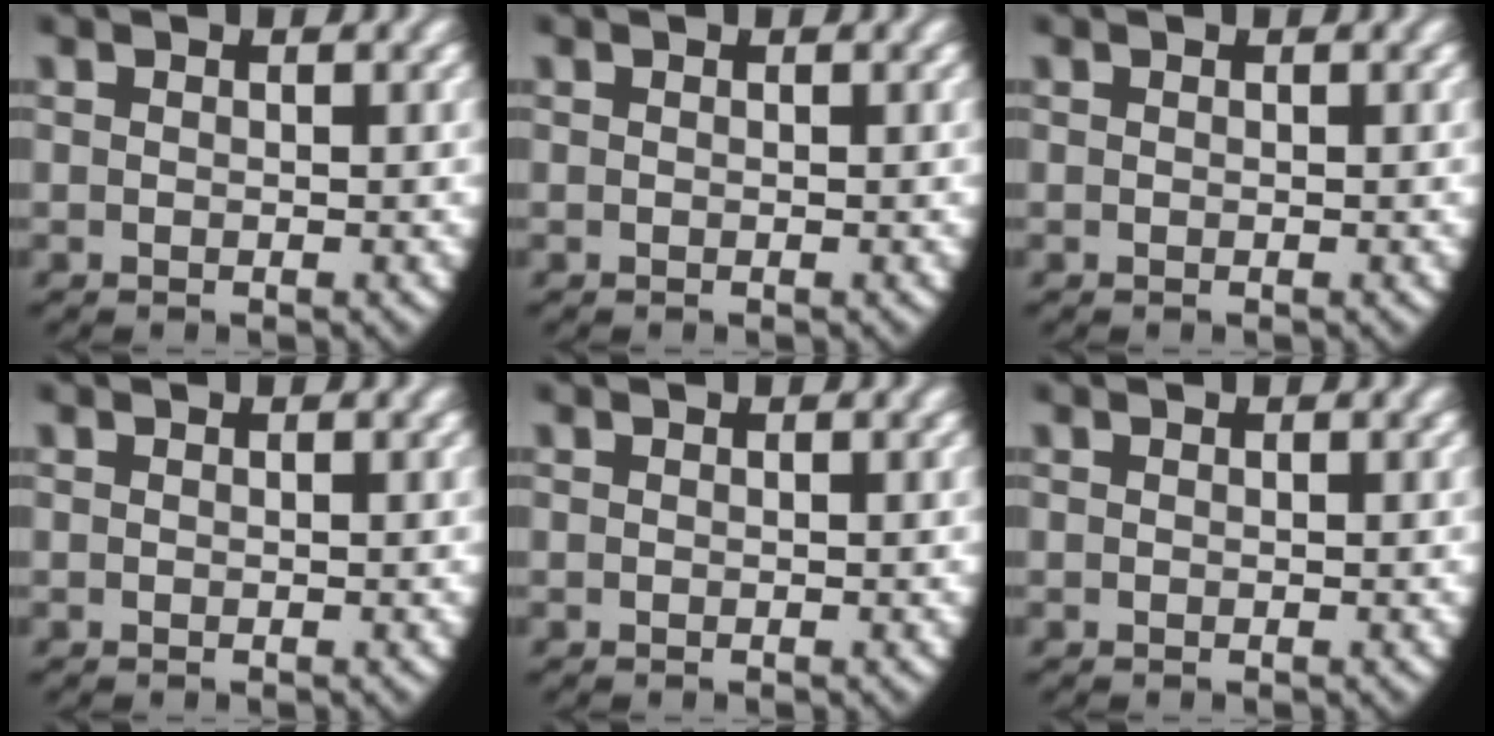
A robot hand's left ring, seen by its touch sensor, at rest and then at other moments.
{"total": 0.0}
{"total": 0.0}
{"total": 0.0}
{"total": 0.0}
{"total": 0.0}